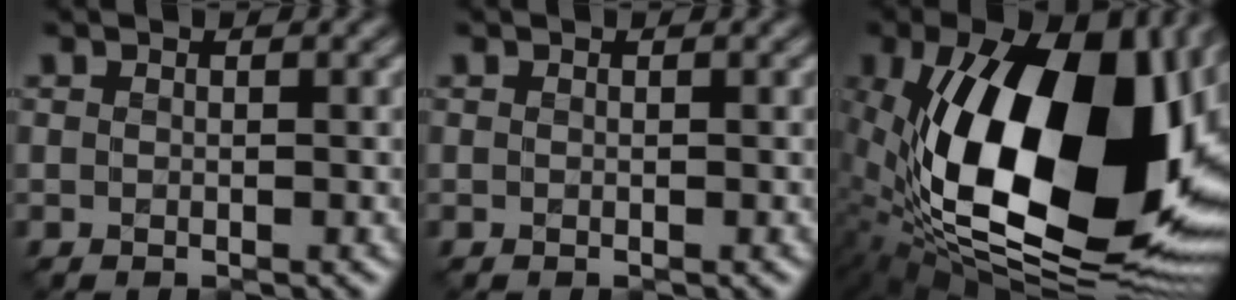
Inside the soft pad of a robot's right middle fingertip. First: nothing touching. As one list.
[{"total": 0.0}, {"total": 21.2, "force": [0.8, 11.2, 18.0], "torque": [-0.342, -0.030, 0.022]}]